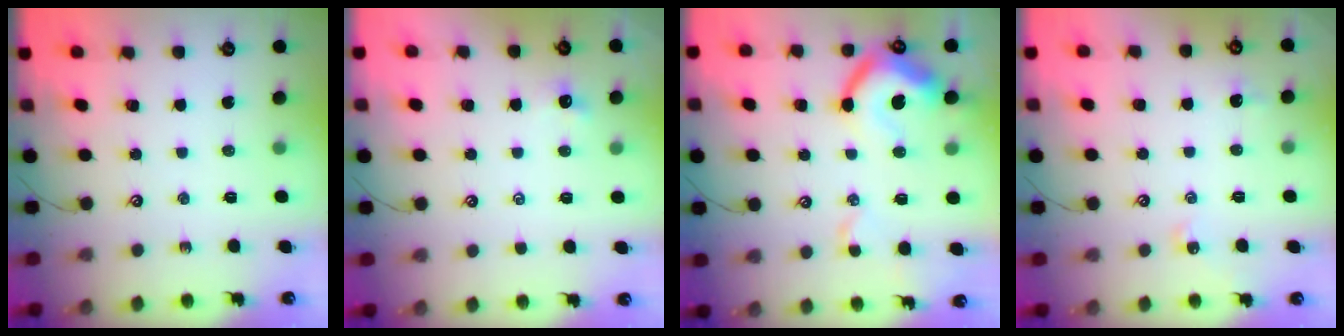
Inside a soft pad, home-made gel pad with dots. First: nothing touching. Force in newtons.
{"total": 1.0, "press": 0.9, "slide": 0.4}
{"total": 11.6, "press": 11.5, "slide": 2.1}
{"total": 2.1, "press": 2.0, "slide": 0.5}